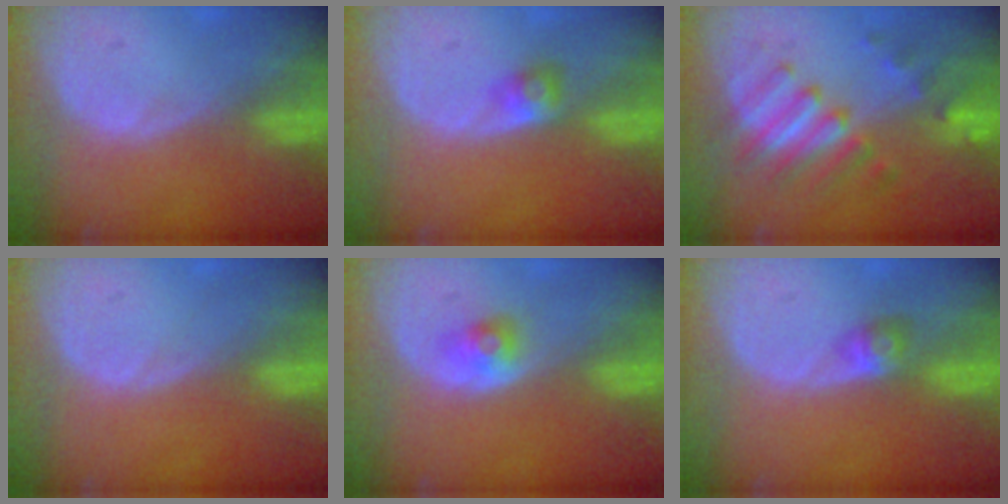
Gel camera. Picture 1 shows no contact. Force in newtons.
{"total": 2.5, "press": 2.4, "slide": 0.8}
{"total": 7.7, "press": 7.6, "slide": 1.3}
{"total": 0.0}
{"total": 2.6, "press": 2.4, "slide": 1.0}
{"total": 2.8, "press": 2.6, "slide": 1.2}